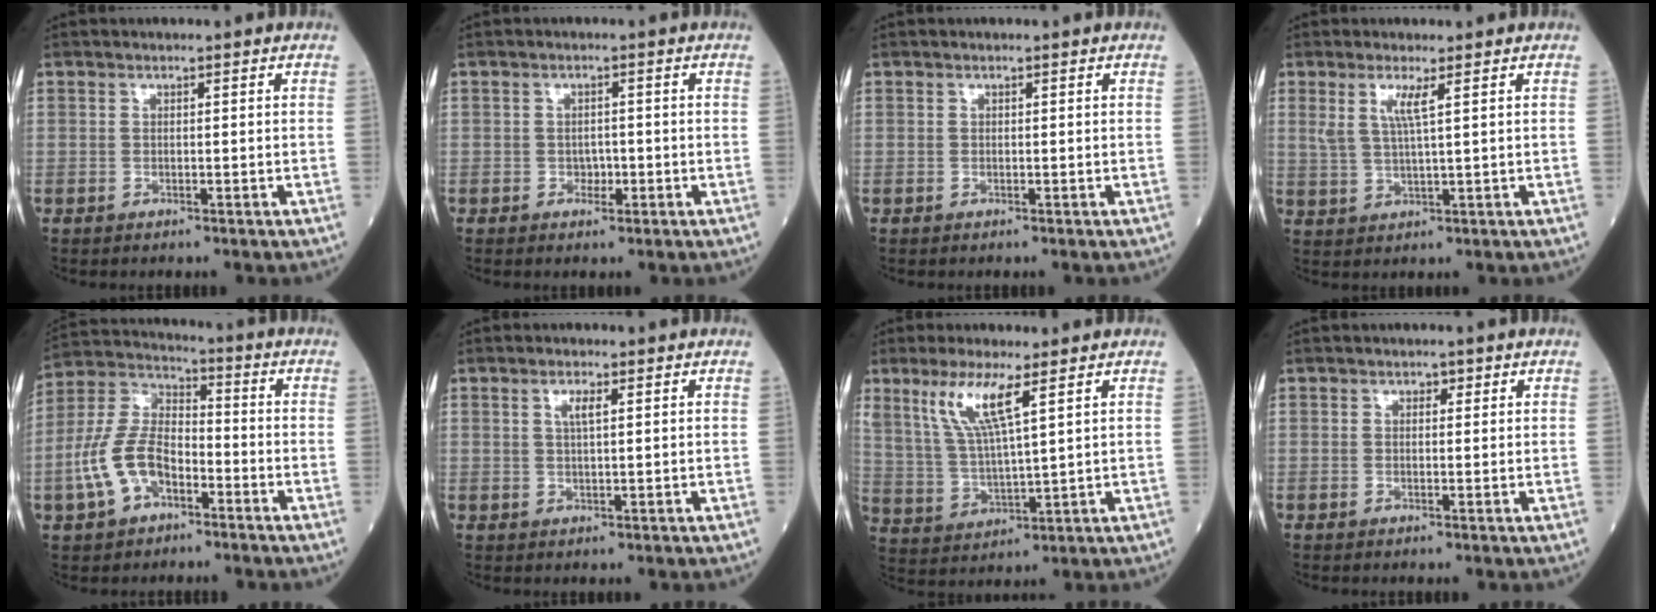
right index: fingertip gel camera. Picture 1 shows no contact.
{"total": 1.7, "force": [-0.6, 1.2, 1.1], "torque": [-0.008, 0.005, -0.006]}
{"total": 0.0}
{"total": 3.8, "force": [1.7, -0.1, 3.4], "torque": [-0.074, -0.002, 0.037]}
{"total": 11.2, "force": [-4.5, 6.2, 8.1], "torque": [-0.192, 0.018, -0.088]}
{"total": 2.1, "force": [0.8, 0.3, 1.9], "torque": [-0.038, 0.001, 0.015]}
{"total": 9.1, "force": [5.0, 0.8, 7.5], "torque": [-0.163, 0.000, 0.107]}
{"total": 0.9, "force": [0.4, 0.6, 0.4], "torque": [0.001, 0.000, 0.002]}